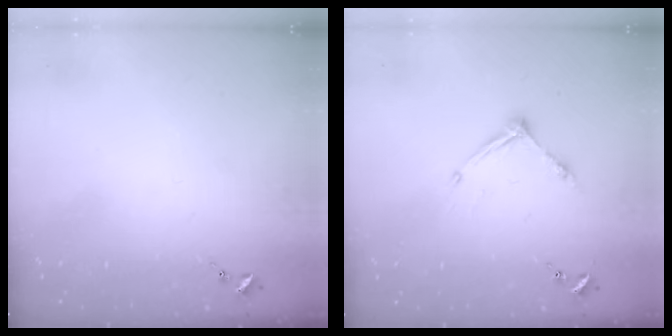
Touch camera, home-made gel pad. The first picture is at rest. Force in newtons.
{"total": 8.6, "press": 8.6, "slide": 0.5}